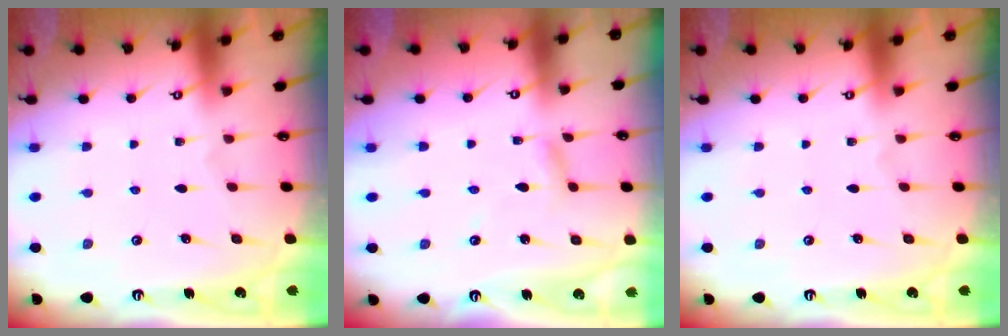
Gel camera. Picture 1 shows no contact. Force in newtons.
{"total": 2.8, "press": 2.8, "slide": 0.1}
{"total": 0.0}